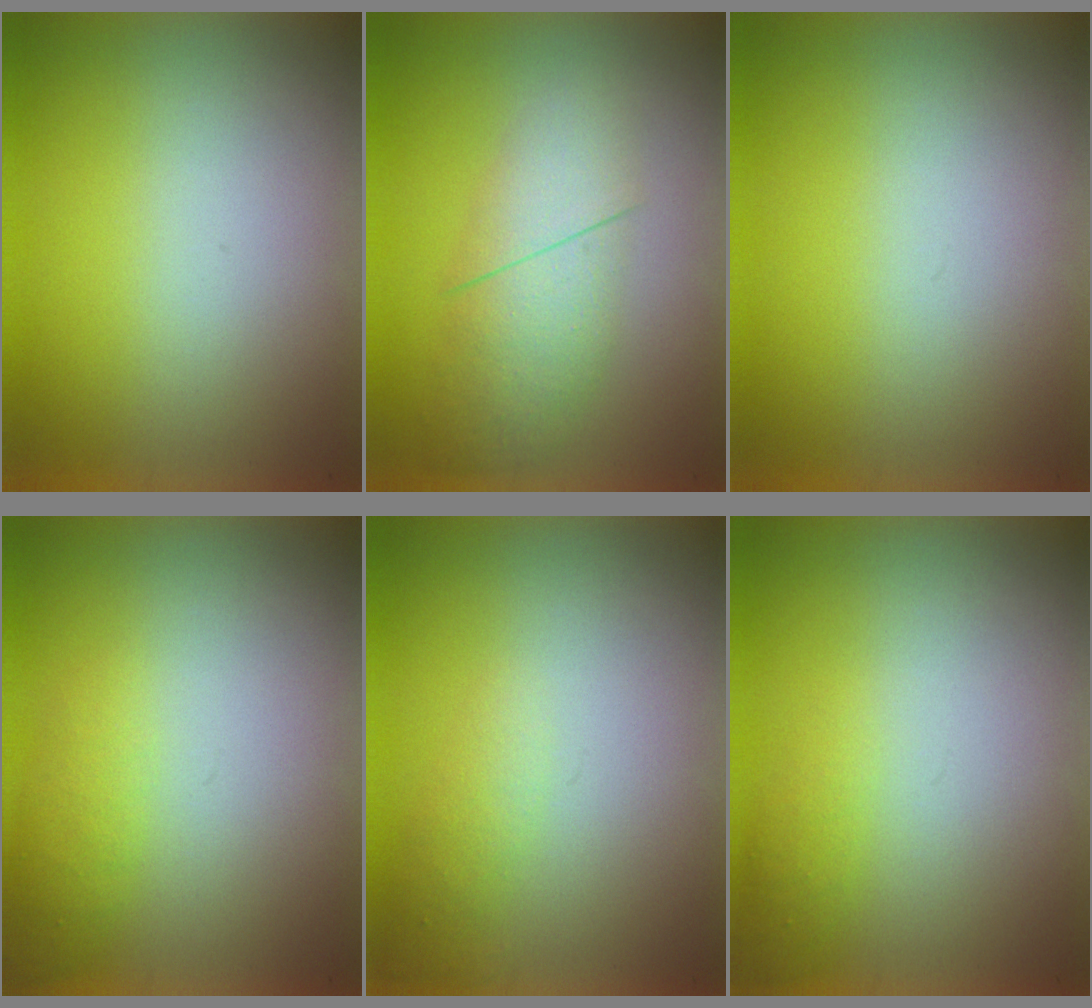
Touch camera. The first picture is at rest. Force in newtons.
{"total": 2.7}
{"total": 0.0}
{"total": 1.3}
{"total": 1.1}
{"total": 1.0}